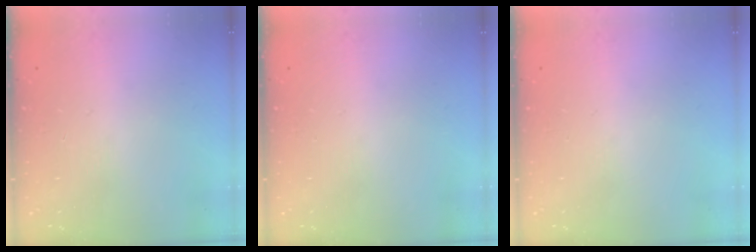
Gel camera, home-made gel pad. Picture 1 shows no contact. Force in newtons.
{"total": 0.0}
{"total": 0.0}